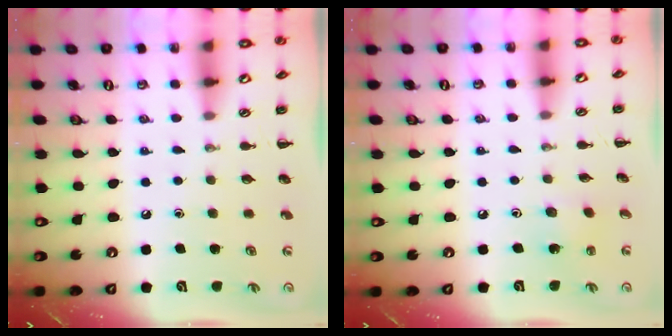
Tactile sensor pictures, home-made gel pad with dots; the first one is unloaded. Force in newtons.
{"total": 2.5, "press": 2.4, "slide": 0.8}